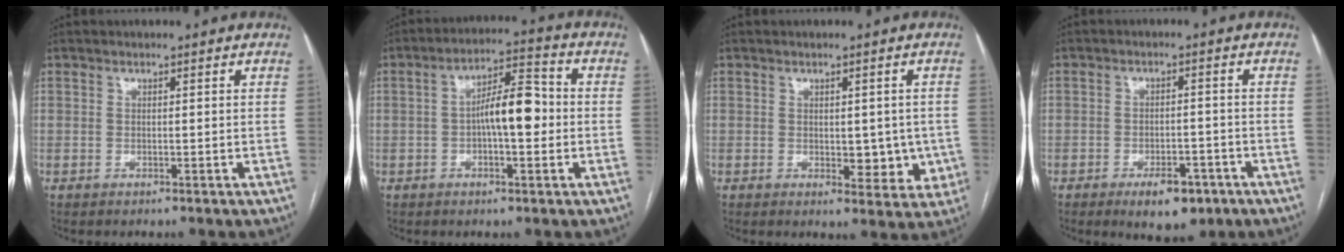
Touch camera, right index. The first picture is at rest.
{"total": 8.4, "force": [-0.6, 2.5, 8.0], "torque": [-0.138, 0.025, -0.012]}
{"total": 5.9, "force": [-0.5, 3.3, 4.9], "torque": [-0.045, 0.001, 0.004]}
{"total": 6.7, "force": [-4.0, 3.0, 4.5], "torque": [-0.062, 0.000, -0.052]}